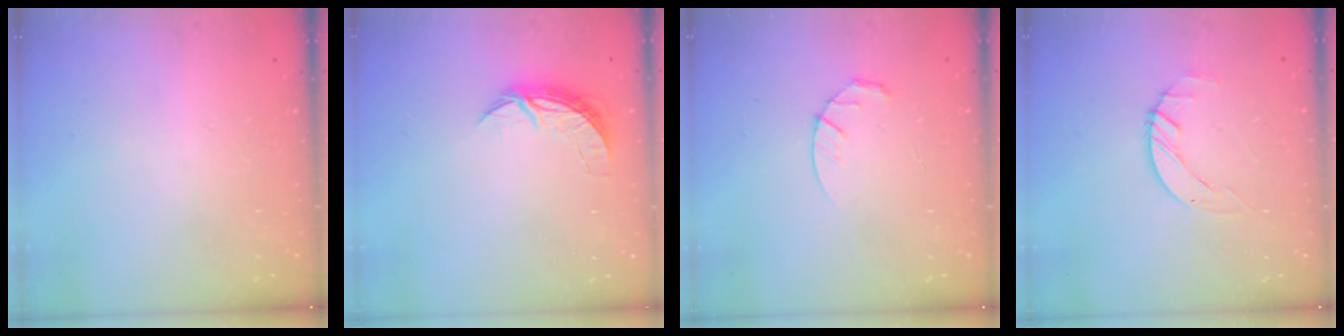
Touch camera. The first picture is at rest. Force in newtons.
{"total": 6.5, "press": 6.5, "slide": 0.4}
{"total": 3.9, "press": 3.9, "slide": 0.5}
{"total": 1.4, "press": 1.4, "slide": 0.2}